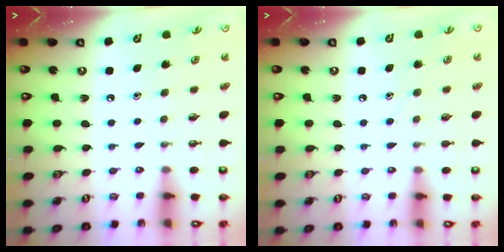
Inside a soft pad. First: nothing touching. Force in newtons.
{"total": 5.4, "press": 5.4, "slide": 0.6}